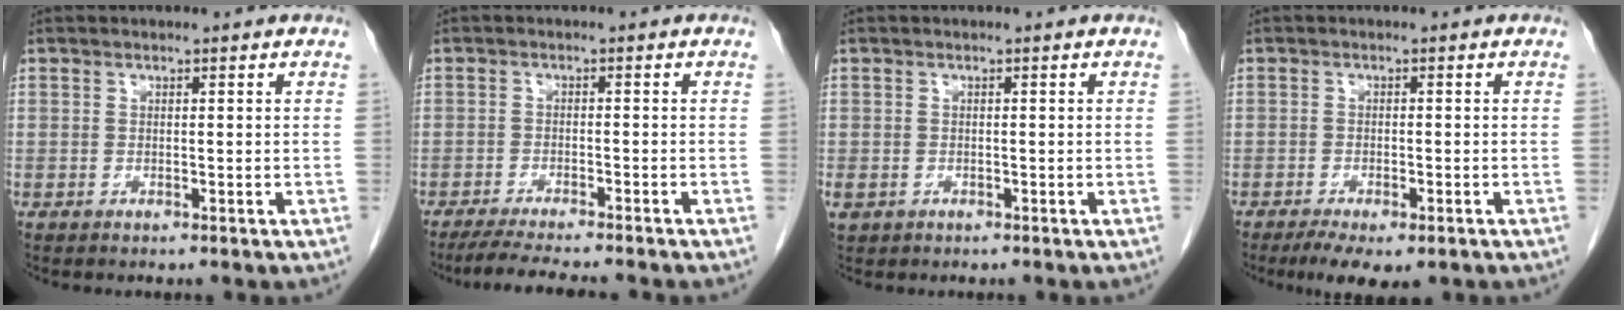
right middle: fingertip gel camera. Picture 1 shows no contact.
{"total": 8.0, "force": [-7.0, 0.1, 3.9], "torque": [-0.053, -0.018, -0.111]}
{"total": 2.0, "force": [-0.8, 1.6, 0.8], "torque": [-0.023, -0.001, -0.007]}
{"total": 6.5, "force": [-4.3, 2.1, 4.3], "torque": [-0.064, -0.013, -0.064]}